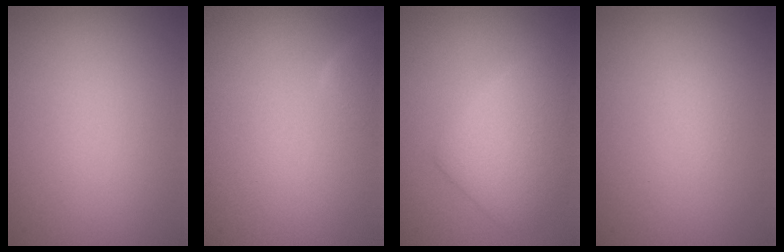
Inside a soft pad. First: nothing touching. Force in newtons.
{"total": 2.1, "press": 2.1, "slide": 0.2}
{"total": 4.3, "press": 4.3, "slide": 0.2}
{"total": 0.6, "press": 0.6, "slide": 0.0}